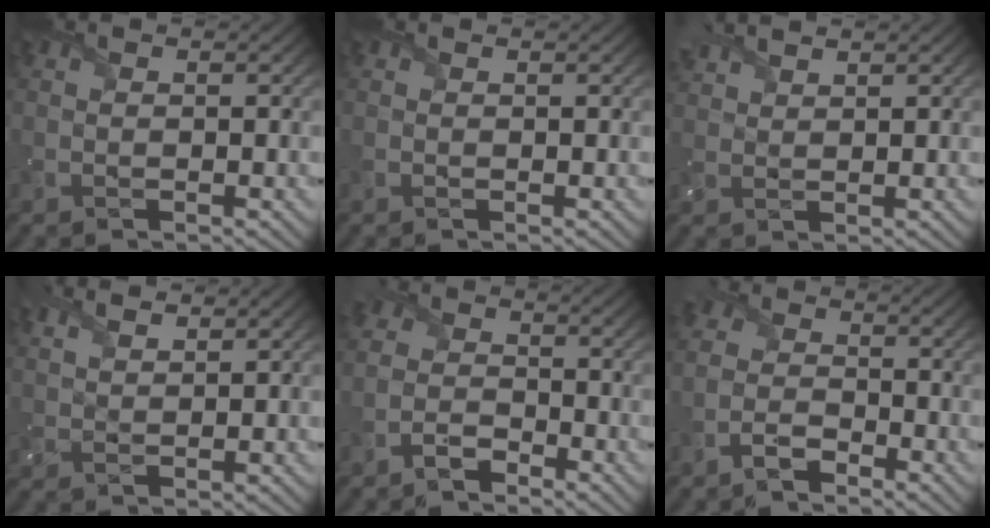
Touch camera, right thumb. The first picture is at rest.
{"total": 0.0}
{"total": 3.9, "force": [3.3, 0.9, 1.8], "torque": [-0.048, 0.015, 0.066]}
{"total": 3.9, "force": [3.0, 1.0, 2.3], "torque": [-0.044, 0.006, 0.050]}
{"total": 3.2, "force": [-2.5, 1.8, 1.1], "torque": [-0.023, 0.000, -0.063]}
{"total": 3.5, "force": [-2.5, 1.9, 1.6], "torque": [-0.031, -0.001, -0.064]}